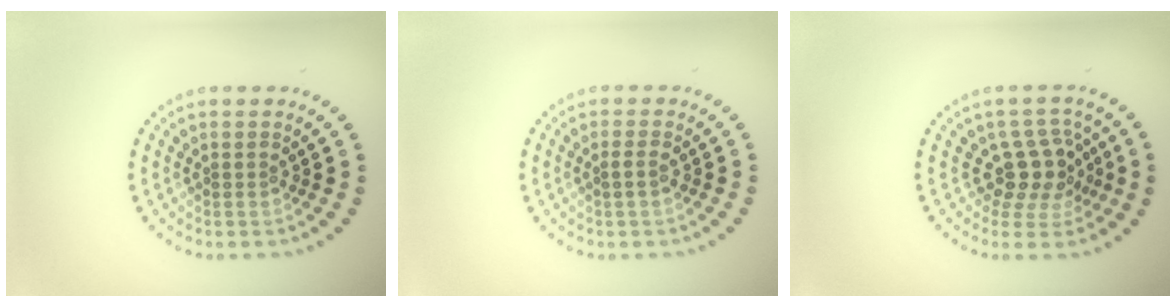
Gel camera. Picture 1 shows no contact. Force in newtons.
{"total": 0.5, "press": 0.5, "slide": 0.2}
{"total": 3.6, "press": 3.0, "slide": 2.0}